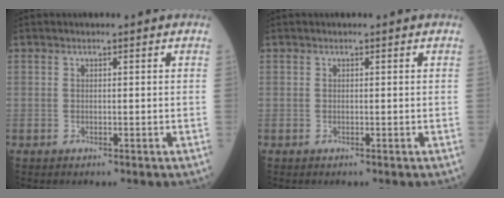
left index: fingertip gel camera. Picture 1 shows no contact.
{"total": 0.0}